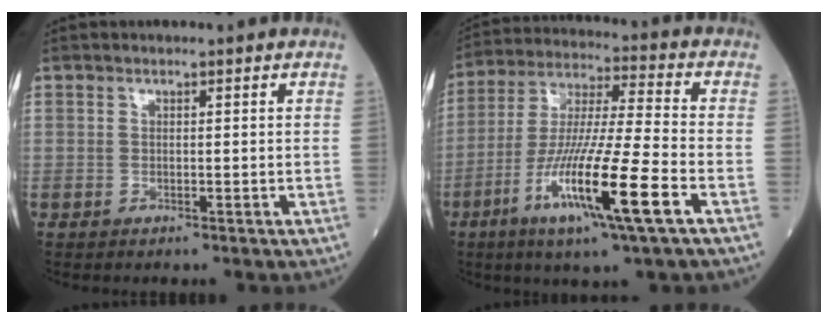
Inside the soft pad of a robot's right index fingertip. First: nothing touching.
{"total": 16.8, "force": [-6.9, -0.1, 15.4], "torque": [-0.305, -0.028, -0.128]}